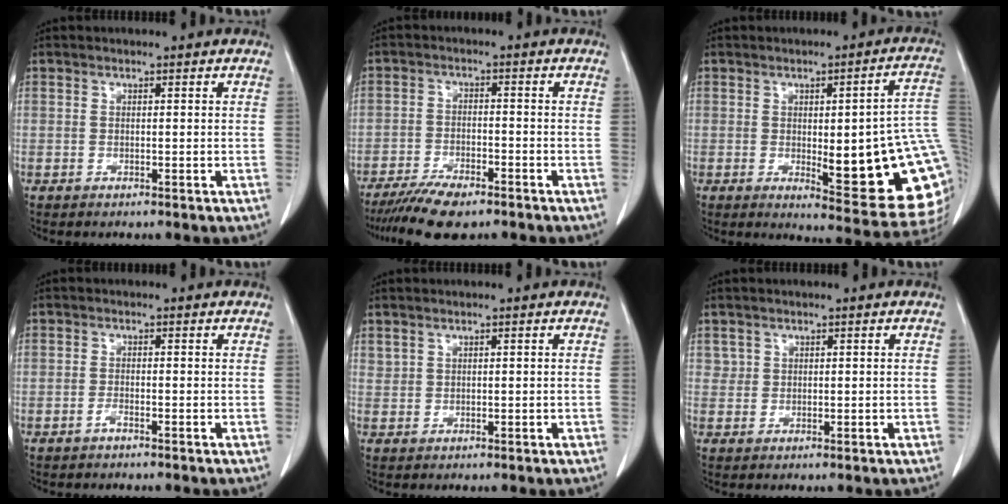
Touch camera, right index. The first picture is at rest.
{"total": 8.6, "force": [-6.8, 2.1, 4.8], "torque": [-0.077, -0.017, -0.113]}
{"total": 20.7, "force": [-1.3, 4.1, 20.2], "torque": [-0.174, 0.004, 0.000]}
{"total": 0.8, "force": [-0.6, 0.1, 0.5], "torque": [-0.008, 0.002, -0.009]}
{"total": 1.0, "force": [0.7, 0.5, 0.4], "torque": [-0.006, 0.006, 0.020]}
{"total": 1.4, "force": [0.7, 1.2, 0.2], "torque": [0.006, 0.003, 0.010]}